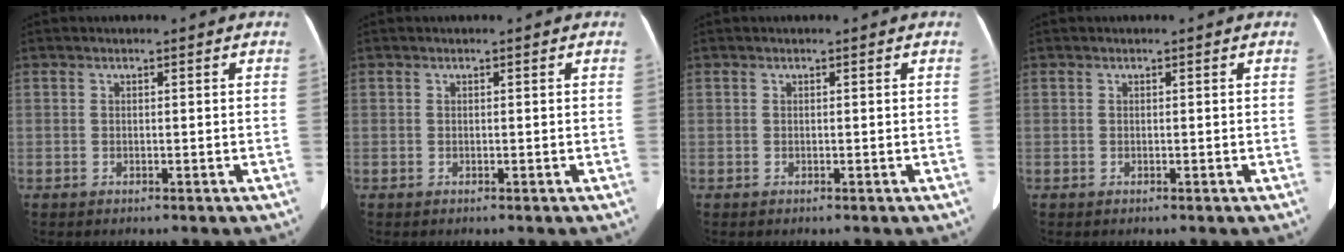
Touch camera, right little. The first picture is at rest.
{"total": 0.0}
{"total": 0.0}
{"total": 0.0}